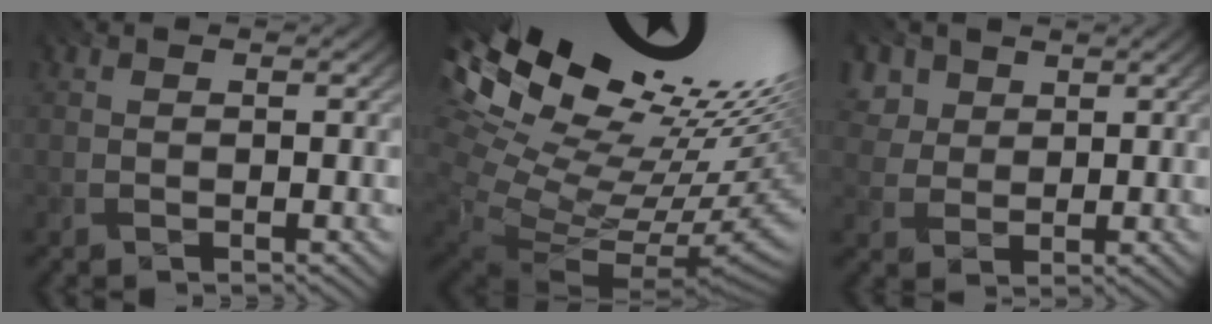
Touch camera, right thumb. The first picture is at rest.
{"total": 19.4, "force": [8.5, 8.8, 15.1], "torque": [-0.241, 0.036, 0.163]}
{"total": 5.2, "force": [2.6, 3.8, 2.6], "torque": [-0.094, 0.003, 0.052]}